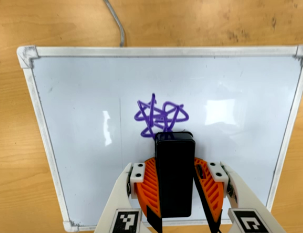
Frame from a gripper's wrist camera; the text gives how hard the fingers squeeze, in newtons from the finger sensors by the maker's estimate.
{"total": 13.0, "left": 14.5, "right": 11.5}